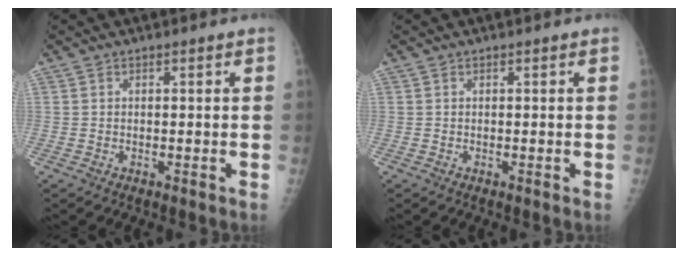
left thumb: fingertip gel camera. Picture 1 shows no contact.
{"total": 0.0}